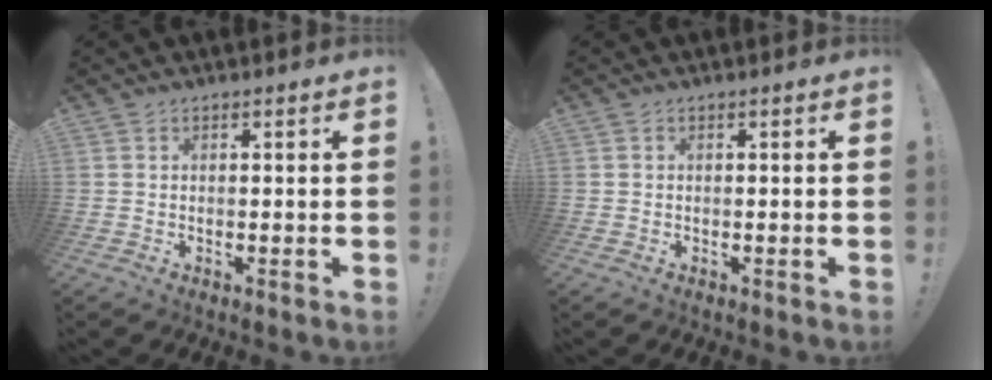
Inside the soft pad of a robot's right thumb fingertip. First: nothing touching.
{"total": 0.0}